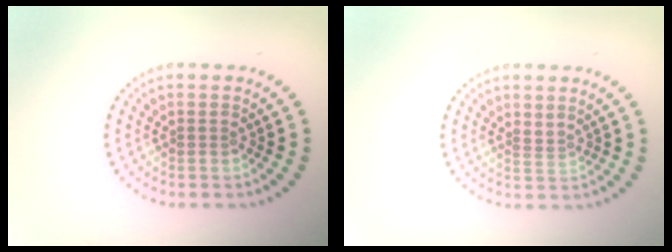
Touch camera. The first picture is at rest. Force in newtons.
{"total": 0.5, "press": 0.2, "slide": 0.5}